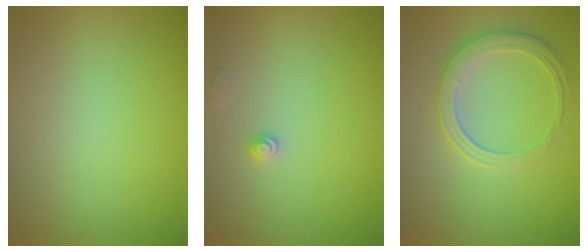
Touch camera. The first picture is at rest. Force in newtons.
{"total": 0.9, "press": 0.9, "slide": 0.1}
{"total": 3.0, "press": 2.9, "slide": 0.2}